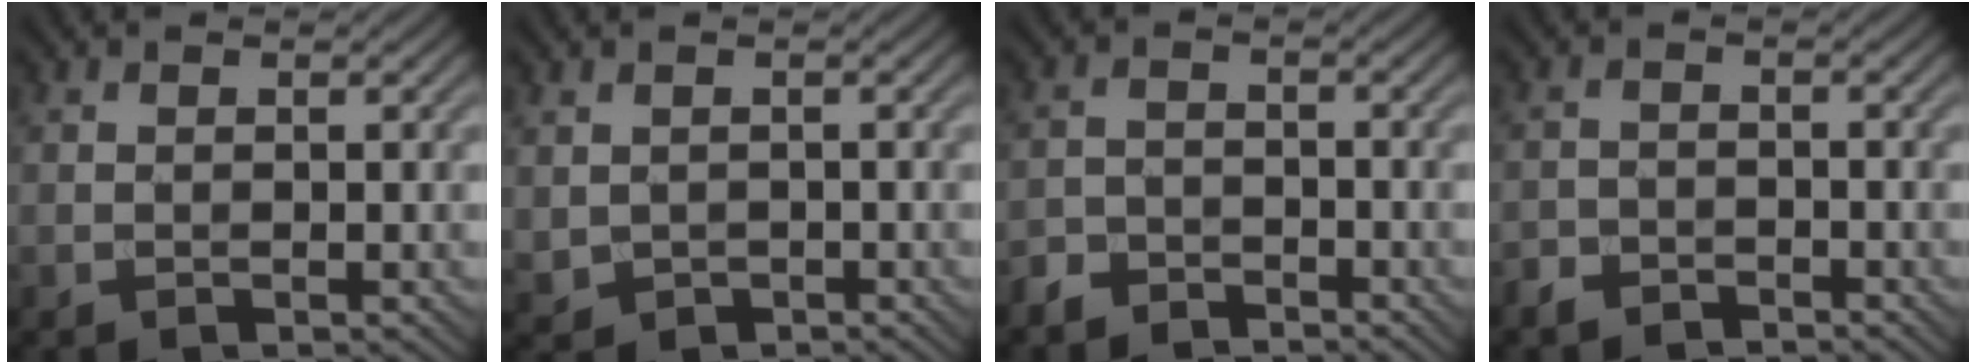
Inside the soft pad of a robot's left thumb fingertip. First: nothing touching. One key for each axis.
{"total": 1.2, "fx": 0.2, "fy": 1.2, "fz": 0.3, "tx": -0.017, "ty": -0.004, "tz": 0.011}
{"total": 2.9, "fx": -2.7, "fy": 0.9, "fz": 0.0, "tx": 0.000, "ty": 0.002, "tz": -0.062}
{"total": 2.2, "fx": -2.1, "fy": 0.8, "fz": 0.1, "tx": -0.003, "ty": 0.000, "tz": -0.048}